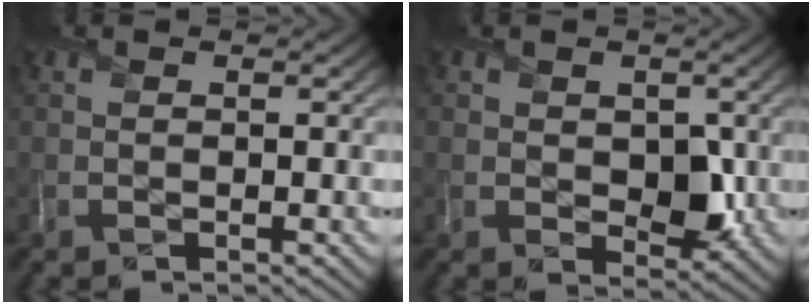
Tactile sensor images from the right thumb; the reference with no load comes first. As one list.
[{"total": 4.4, "force": [0.0, 3.3, 2.9], "torque": [-0.048, -0.016, 0.003]}]